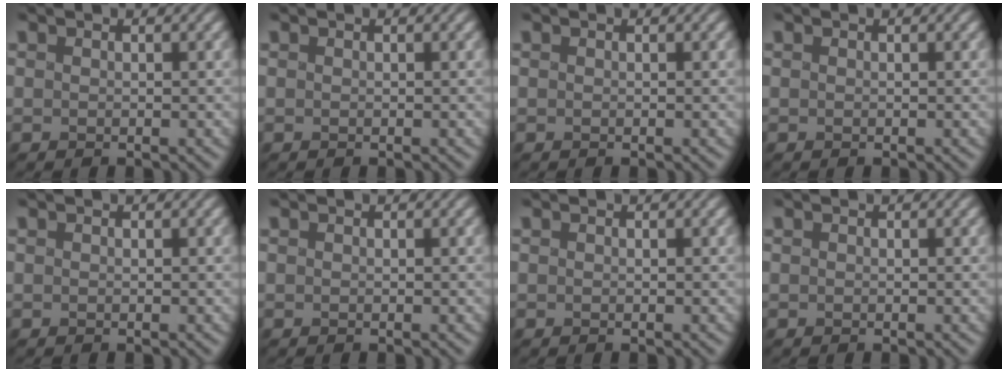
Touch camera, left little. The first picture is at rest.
{"total": 0.0}
{"total": 0.0}
{"total": 0.0}
{"total": 0.0}
{"total": 0.0}
{"total": 0.0}
{"total": 0.0}